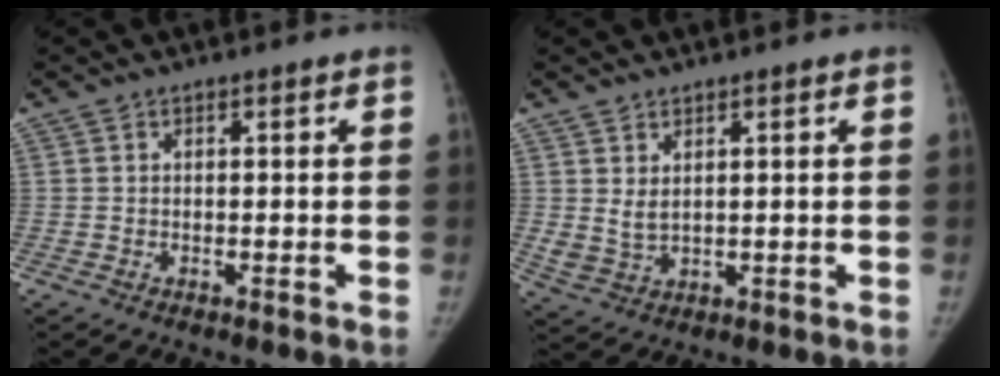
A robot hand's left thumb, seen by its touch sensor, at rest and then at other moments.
{"total": 3.2, "force": [1.3, 1.8, 2.3], "torque": [-0.046, -0.013, 0.038]}